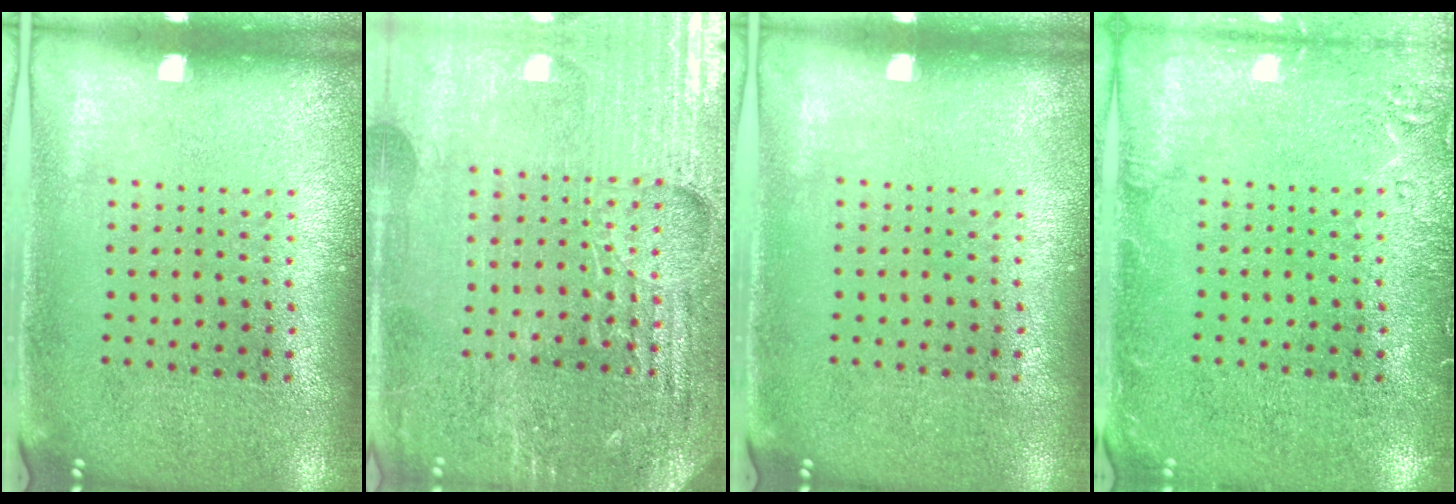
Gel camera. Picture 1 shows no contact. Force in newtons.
{"total": 4.8, "press": 4.5, "slide": 1.6}
{"total": 0.0}
{"total": 2.0, "press": 2.0, "slide": 0.4}